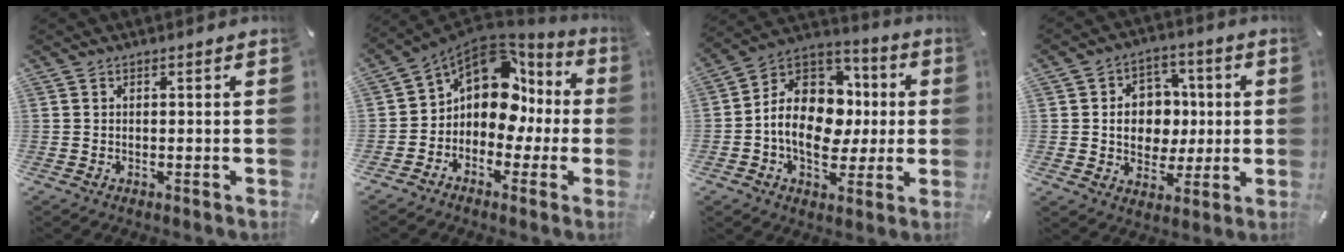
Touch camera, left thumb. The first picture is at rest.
{"total": 13.2, "force": [3.4, 9.7, 8.3], "torque": [-0.154, -0.022, 0.057]}
{"total": 15.6, "force": [-1.0, 12.4, 9.4], "torque": [-0.184, -0.002, -0.017]}
{"total": 10.0, "force": [0.2, 8.8, 4.7], "torque": [-0.066, 0.011, 0.009]}